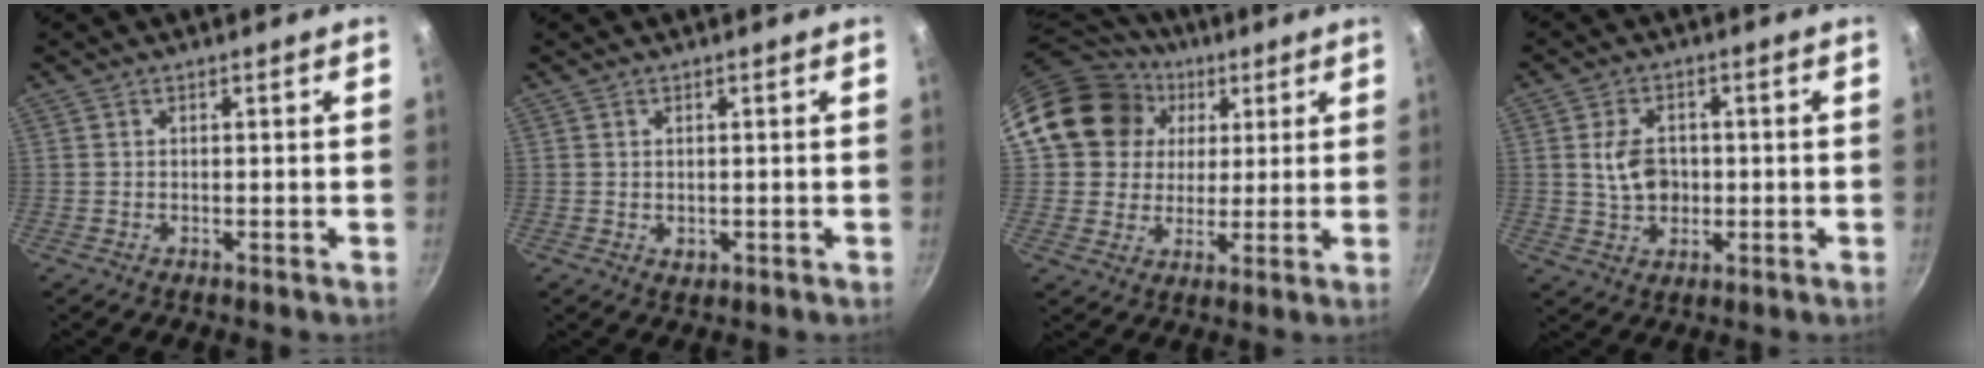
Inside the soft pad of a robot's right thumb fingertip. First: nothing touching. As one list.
[{"total": 1.2, "force": [0.1, 0.9, 0.7], "torque": [-0.010, -0.002, 0.003]}, {"total": 17.7, "force": [5.1, 15.3, 7.2], "torque": [-0.117, 0.022, 0.088]}, {"total": 7.2, "force": [0.4, 5.4, 4.7], "torque": [-0.065, 0.001, 0.006]}]